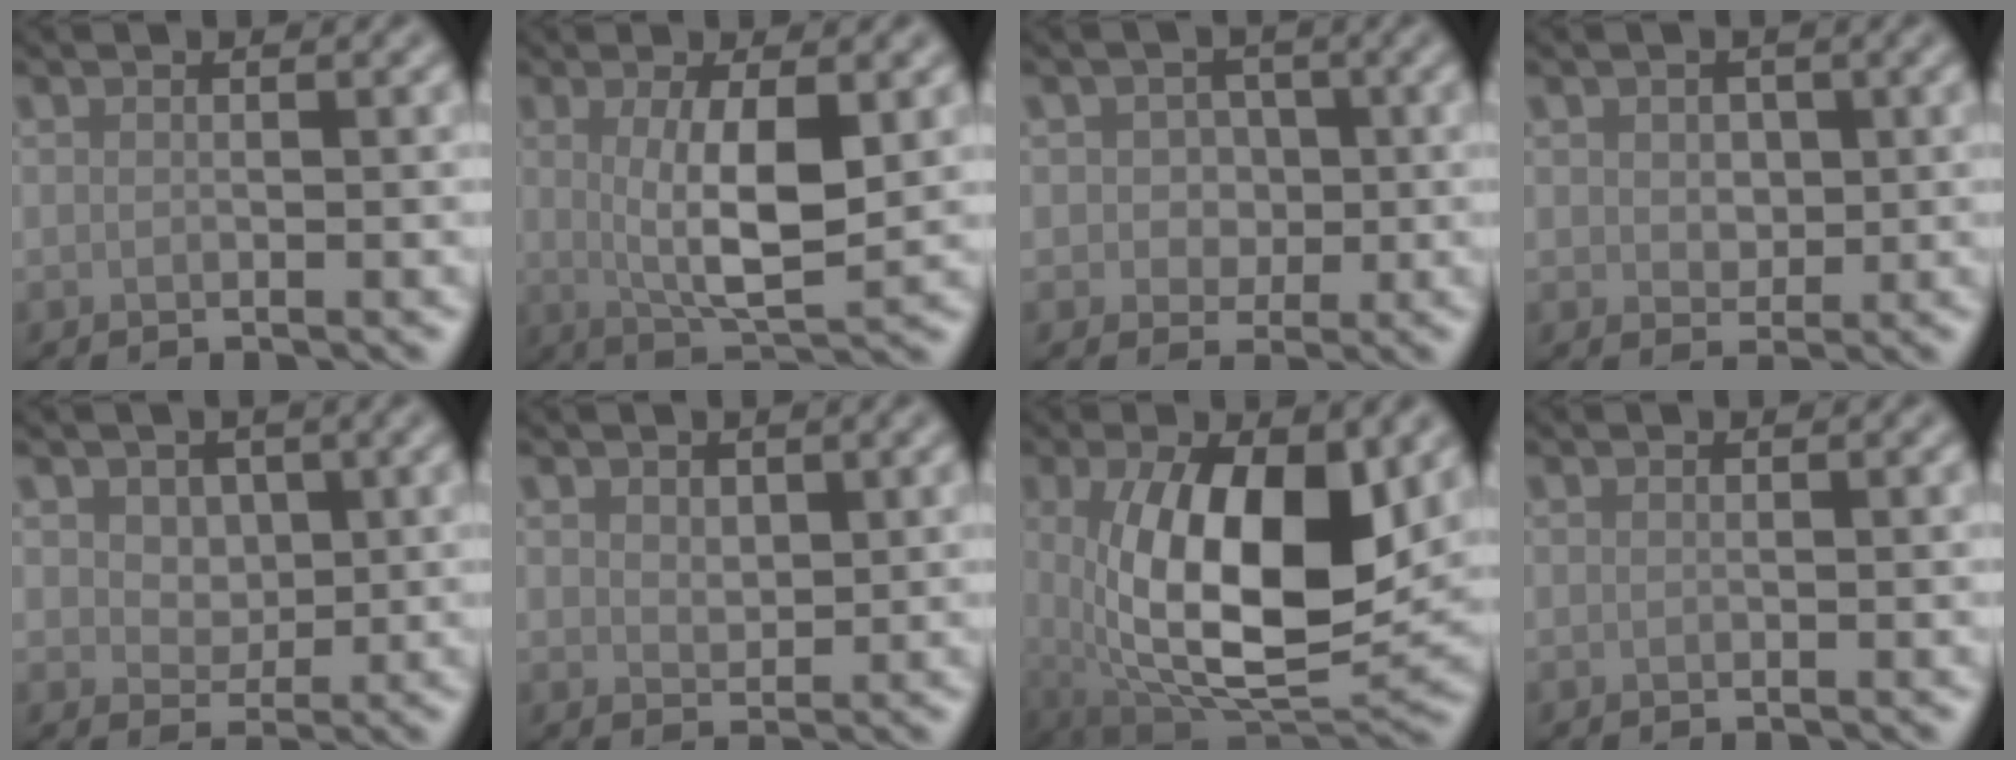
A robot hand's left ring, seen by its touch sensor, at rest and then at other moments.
{"total": 6.1, "force": [0.6, 1.7, 5.8], "torque": [-0.102, -0.010, 0.016]}
{"total": 2.8, "force": [0.3, 2.4, 1.4], "torque": [-0.006, 0.006, -0.011]}
{"total": 2.1, "force": [0.4, 1.6, 1.2], "torque": [-0.025, -0.004, 0.006]}
{"total": 3.2, "force": [1.2, 2.4, 1.7], "torque": [-0.038, -0.011, 0.019]}
{"total": 1.6, "force": [0.8, 1.1, 0.9], "torque": [-0.016, -0.005, 0.017]}
{"total": 13.2, "force": [1.0, 6.1, 11.7], "torque": [-0.188, -0.018, 0.022]}
{"total": 0.0}